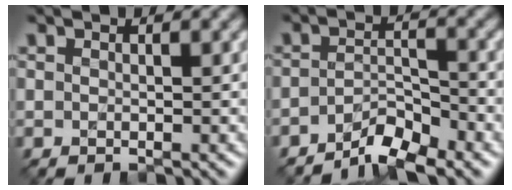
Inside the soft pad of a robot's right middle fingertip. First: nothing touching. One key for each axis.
{"total": 3.9, "fx": -3.1, "fy": 1.0, "fz": 2.1, "tx": -0.036, "ty": 0.005, "tz": -0.062}